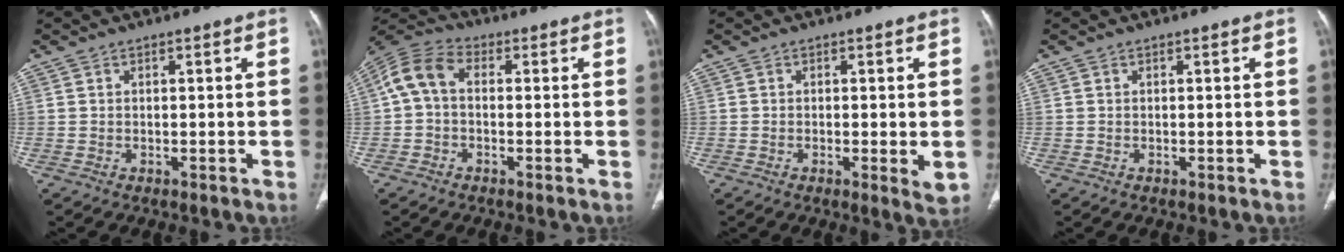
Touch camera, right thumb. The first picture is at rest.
{"total": 7.8, "force": [0.2, 5.3, 5.7], "torque": [-0.110, 0.026, -0.008]}
{"total": 3.6, "force": [-0.5, 1.0, 3.4], "torque": [-0.051, -0.012, -0.011]}
{"total": 0.0}